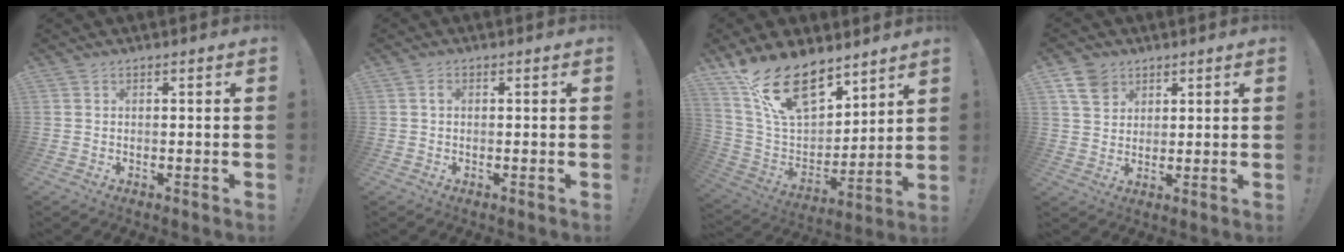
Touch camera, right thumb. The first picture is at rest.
{"total": 0.9, "force": [0.0, 0.6, 0.6], "torque": [-0.020, 0.007, 0.001]}
{"total": 21.0, "force": [14.1, 10.4, 11.5], "torque": [-0.212, -0.091, 0.261]}
{"total": 7.3, "force": [4.4, 5.2, 2.6], "torque": [-0.039, -0.020, 0.087]}